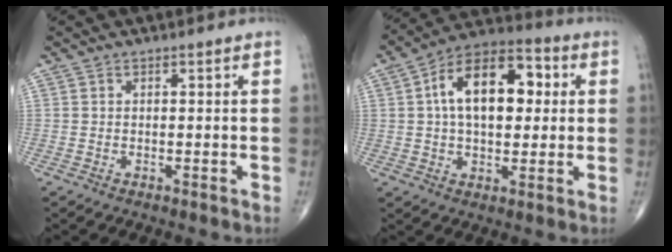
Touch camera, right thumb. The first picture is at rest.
{"total": 16.7, "force": [2.9, 9.6, 13.3], "torque": [-0.194, 0.024, 0.040]}